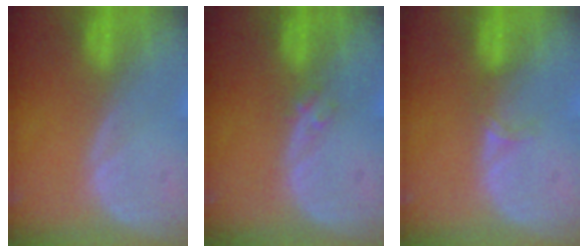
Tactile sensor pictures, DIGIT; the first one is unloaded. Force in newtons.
{"total": 1.4, "press": 1.2, "slide": 0.7}
{"total": 1.6, "press": 1.3, "slide": 1.1}